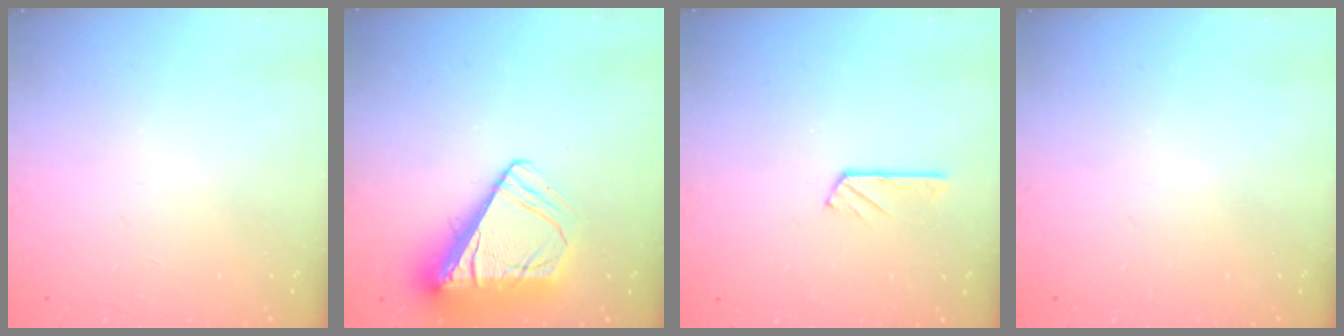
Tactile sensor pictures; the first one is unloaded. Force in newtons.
{"total": 12.2, "press": 12.1, "slide": 1.6}
{"total": 2.7, "press": 2.7, "slide": 0.3}
{"total": 0.0}